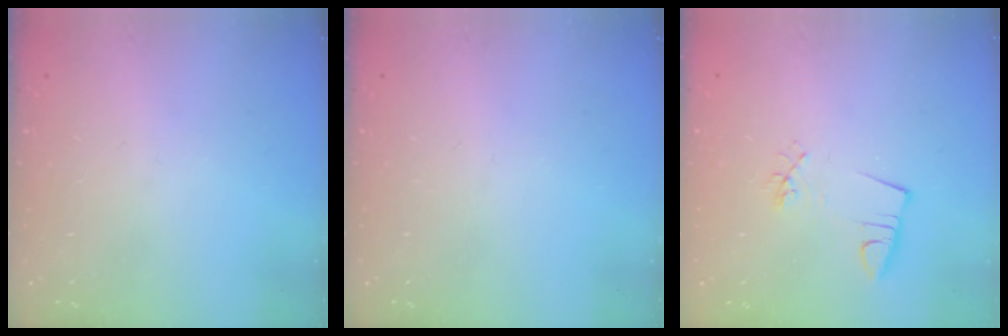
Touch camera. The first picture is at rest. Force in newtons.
{"total": 0.0}
{"total": 3.3, "press": 1.9, "slide": 2.7}